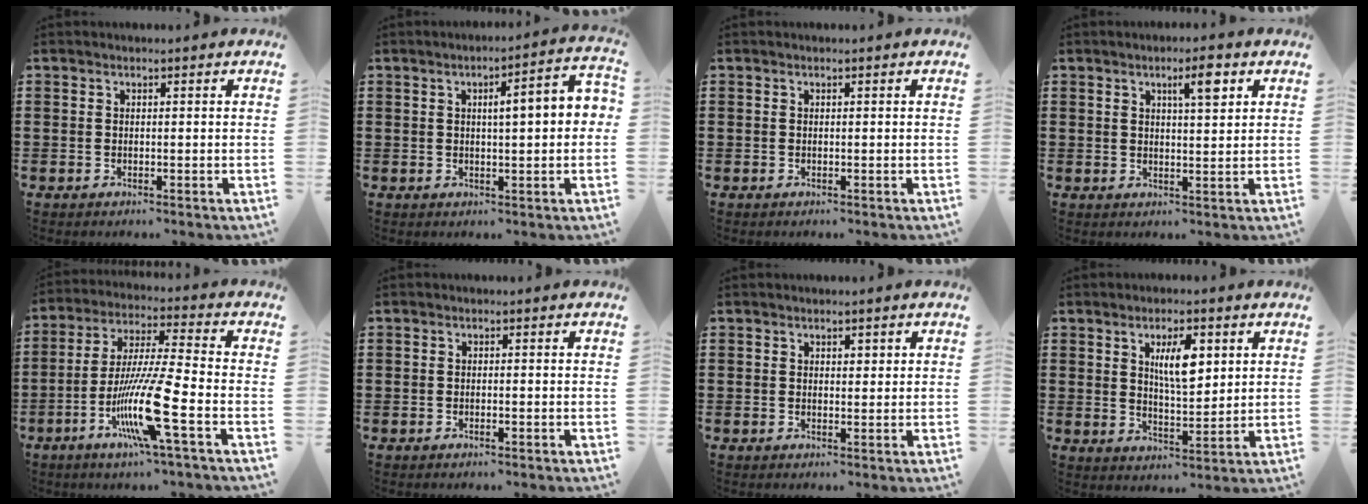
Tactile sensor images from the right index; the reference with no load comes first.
{"total": 4.8, "force": [0.5, 0.7, 4.8], "torque": [-0.080, -0.001, 0.001]}
{"total": 0.0}
{"total": 4.4, "force": [2.3, 0.9, 3.7], "torque": [-0.054, -0.001, 0.031]}
{"total": 13.6, "force": [-5.5, 0.6, 12.4], "torque": [-0.258, -0.013, -0.109]}
{"total": 0.7, "force": [-0.3, 0.1, 0.6], "torque": [-0.012, -0.004, -0.006]}
{"total": 0.9, "force": [0.6, 0.6, 0.4], "torque": [0.000, 0.001, 0.009]}
{"total": 6.8, "force": [2.4, 2.5, 5.8], "torque": [-0.106, 0.001, 0.037]}